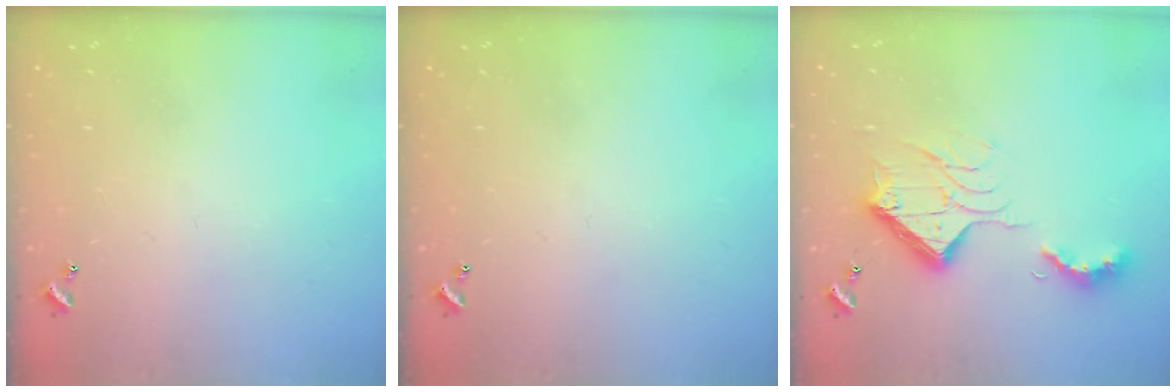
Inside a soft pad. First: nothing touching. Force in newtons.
{"total": 0.0}
{"total": 15.7, "press": 15.7, "slide": 1.2}